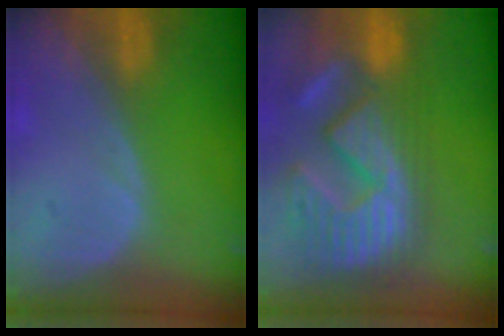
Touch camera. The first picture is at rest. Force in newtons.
{"total": 14.5, "press": 12.4, "slide": 7.7}